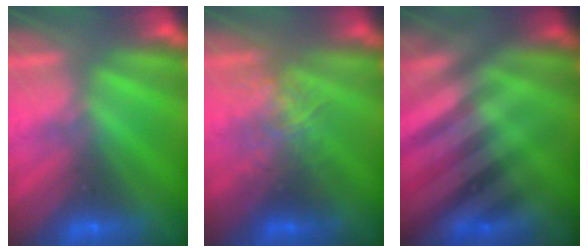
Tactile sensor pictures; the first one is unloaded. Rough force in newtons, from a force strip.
{"total": 2.6}
{"total": 2.7}